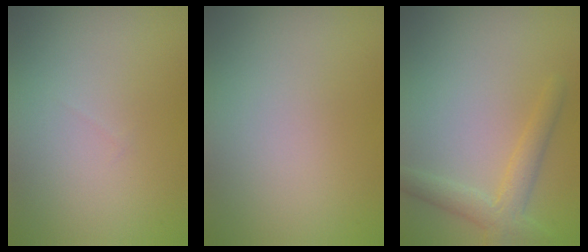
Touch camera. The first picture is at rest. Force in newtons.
{"total": 0.0}
{"total": 2.9, "press": 2.9, "slide": 0.2}